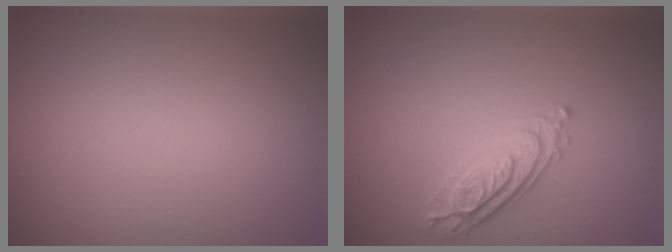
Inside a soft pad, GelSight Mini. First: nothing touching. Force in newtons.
{"total": 2.9, "press": 2.7, "slide": 1.0}